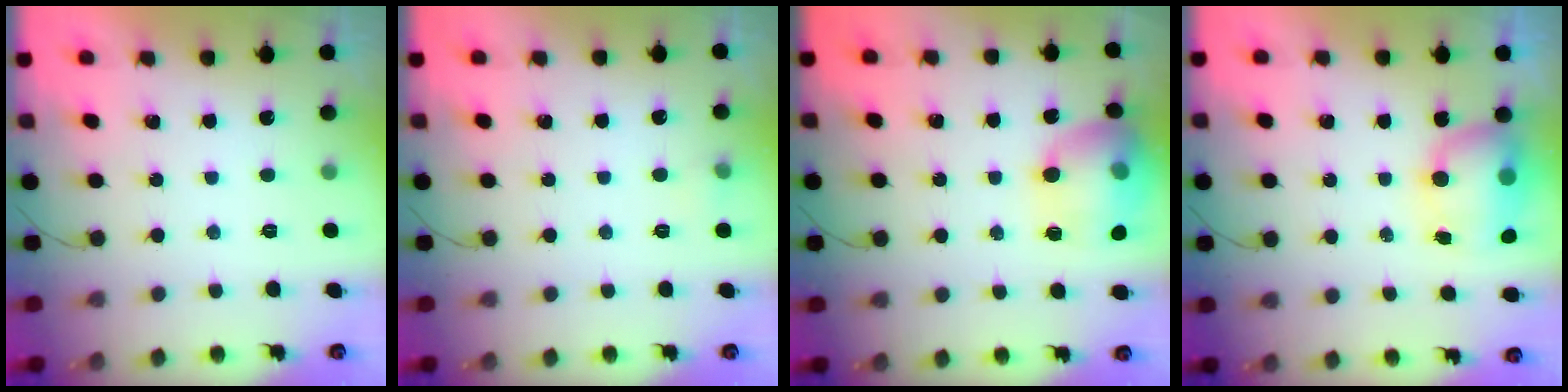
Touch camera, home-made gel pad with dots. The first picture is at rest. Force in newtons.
{"total": 8.0, "press": 4.1, "slide": 6.9}
{"total": 16.8, "press": 16.7, "slide": 1.6}
{"total": 12.0, "press": 9.1, "slide": 7.8}